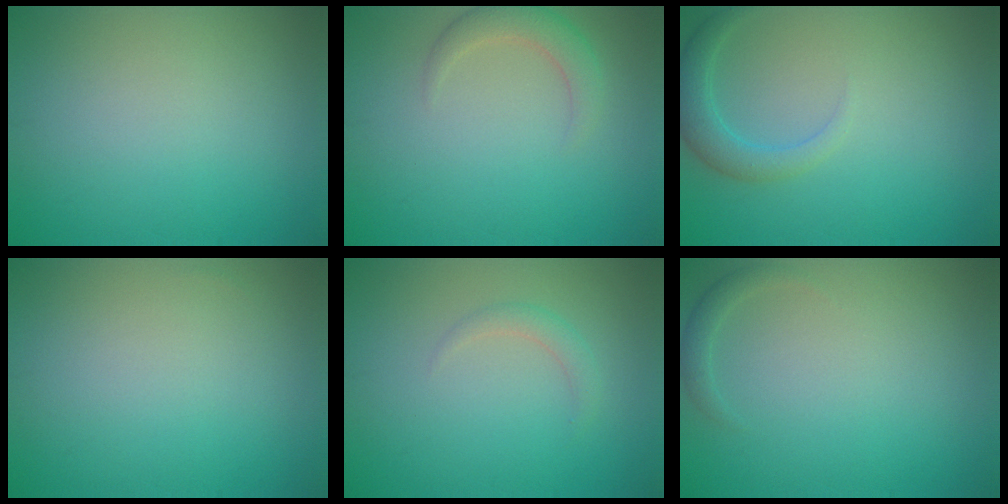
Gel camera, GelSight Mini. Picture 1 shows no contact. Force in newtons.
{"total": 2.4, "press": 2.4, "slide": 0.2}
{"total": 2.4, "press": 2.4, "slide": 0.2}
{"total": 0.0}
{"total": 1.2, "press": 1.2, "slide": 0.1}
{"total": 1.1, "press": 1.1, "slide": 0.2}